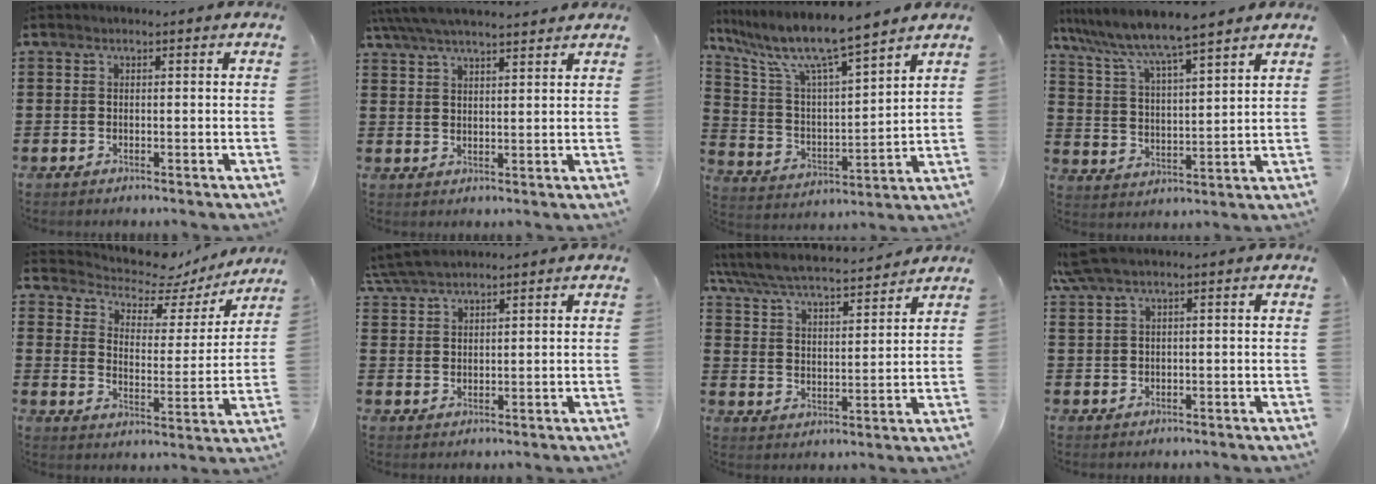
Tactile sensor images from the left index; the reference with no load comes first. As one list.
[{"total": 4.8, "force": [4.4, 0.3, 2.0], "torque": [-0.052, -0.011, 0.078]}, {"total": 8.9, "force": [7.6, 0.2, 4.7], "torque": [-0.125, -0.052, 0.123]}, {"total": 6.6, "force": [6.0, -0.2, 2.7], "torque": [-0.079, -0.036, 0.098]}, {"total": 6.0, "force": [5.5, 2.0, 1.4], "torque": [-0.051, -0.041, 0.090]}, {"total": 4.3, "force": [3.9, 0.8, 1.6], "torque": [-0.044, -0.003, 0.075]}, {"total": 6.1, "force": [5.7, 0.4, 2.0], "torque": [-0.063, -0.037, 0.096]}, {"total": 2.7, "force": [1.5, 0.3, 2.2], "torque": [-0.052, -0.003, 0.025]}]